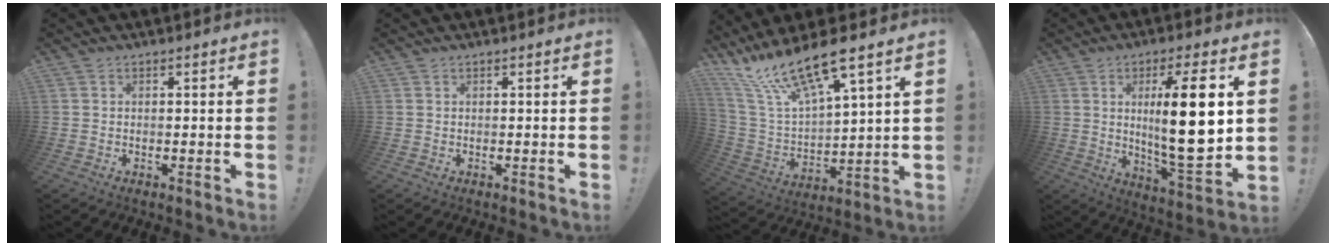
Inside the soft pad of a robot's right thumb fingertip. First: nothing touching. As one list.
[{"total": 0.0}, {"total": 17.6, "force": [13.3, 4.3, 10.7], "torque": [-0.207, -0.094, 0.232]}, {"total": 18.6, "force": [3.0, 4.0, 17.9], "torque": [-0.290, -0.027, 0.031]}]